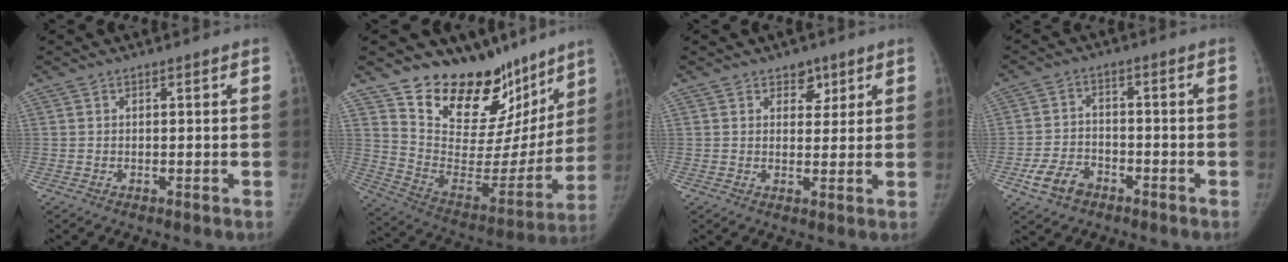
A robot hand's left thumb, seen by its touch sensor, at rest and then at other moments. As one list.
[{"total": 23.3, "force": [18.1, 11.8, 8.7], "torque": [-0.078, -0.116, 0.284]}, {"total": 3.6, "force": [2.2, 2.5, 1.5], "torque": [0.007, -0.012, 0.032]}, {"total": 6.8, "force": [-3.9, 4.5, 3.3], "torque": [-0.059, 0.021, -0.068]}]